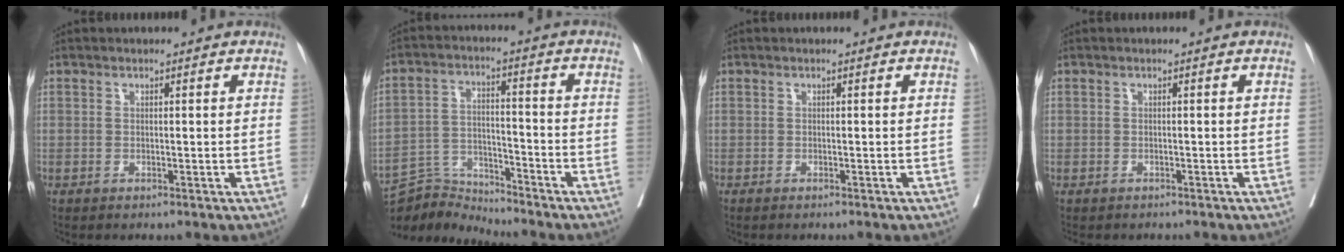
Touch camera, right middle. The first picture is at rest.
{"total": 7.2, "force": [-7.1, -0.2, -1.1], "torque": [0.014, 0.014, -0.128]}
{"total": 1.1, "force": [-0.9, -0.2, 0.6], "torque": [-0.006, 0.001, -0.009]}
{"total": 2.6, "force": [-2.2, 1.2, 0.5], "torque": [-0.010, -0.003, -0.029]}